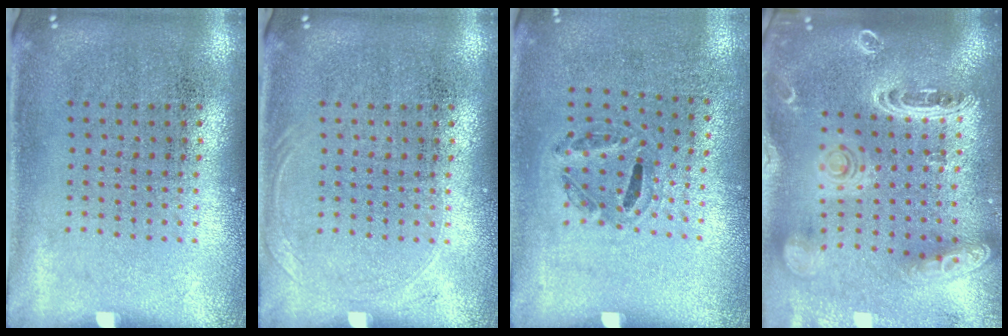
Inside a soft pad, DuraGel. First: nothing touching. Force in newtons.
{"total": 0.7, "press": 0.7, "slide": 0.3}
{"total": 1.1, "press": 0.6, "slide": 0.9}
{"total": 2.7, "press": 2.3, "slide": 1.3}